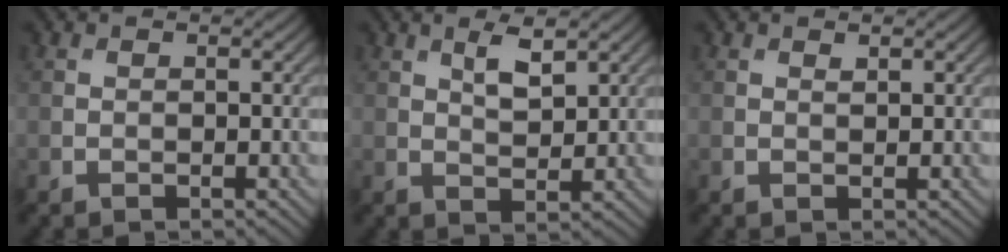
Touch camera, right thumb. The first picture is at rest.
{"total": 3.4, "force": [1.9, 1.1, 2.6], "torque": [-0.055, -0.003, 0.036]}
{"total": 0.6, "force": [0.5, 0.1, 0.3], "torque": [-0.004, -0.003, 0.009]}